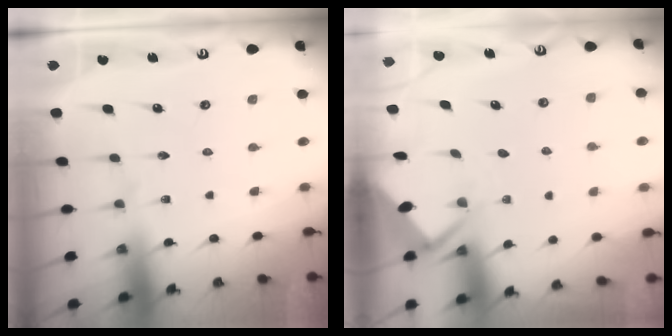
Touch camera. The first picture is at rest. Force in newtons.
{"total": 2.8, "press": 2.8, "slide": 0.2}